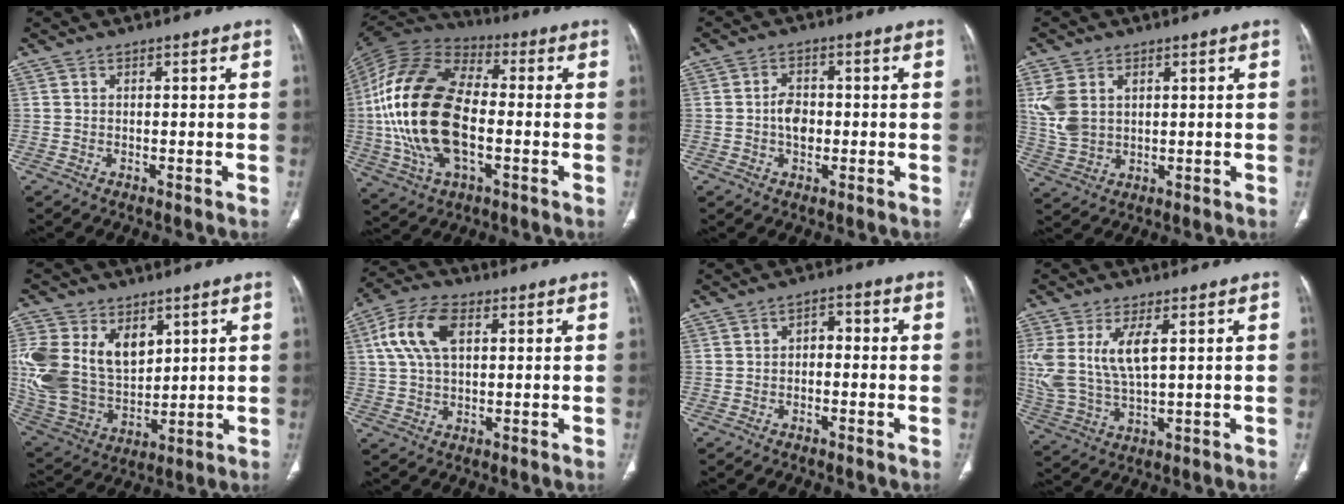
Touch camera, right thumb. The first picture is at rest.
{"total": 24.0, "force": [-2.0, 13.0, 20.0], "torque": [-0.415, 0.010, -0.036]}
{"total": 4.4, "force": [-0.5, 3.1, 3.2], "torque": [-0.047, 0.009, -0.012]}
{"total": 8.1, "force": [2.3, 5.6, 5.4], "torque": [-0.117, -0.002, 0.058]}
{"total": 21.5, "force": [6.3, 14.9, 14.1], "torque": [-0.297, -0.015, 0.142]}
{"total": 10.6, "force": [3.1, 5.9, 8.2], "torque": [-0.168, 0.016, 0.055]}
{"total": 2.9, "force": [-0.5, 1.9, 2.1], "torque": [-0.024, 0.018, -0.016]}
{"total": 11.9, "force": [3.0, 5.2, 10.3], "torque": [-0.239, -0.007, 0.074]}